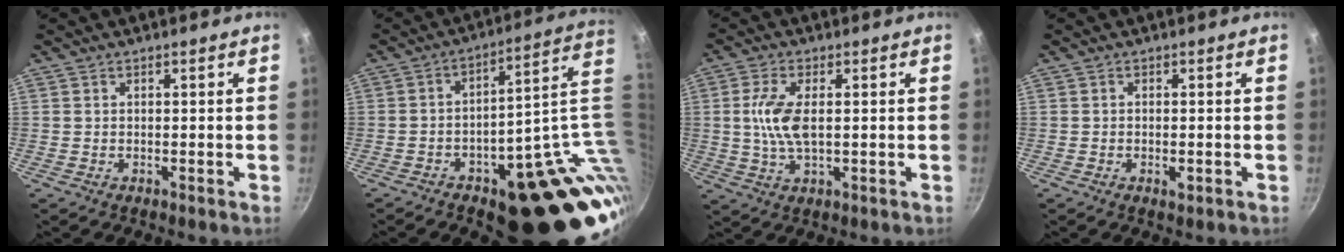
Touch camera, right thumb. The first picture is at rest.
{"total": 23.0, "force": [-3.3, 10.8, 20.0], "torque": [-0.155, 0.022, -0.025]}
{"total": 7.7, "force": [0.6, 3.4, 6.9], "torque": [-0.145, 0.002, 0.010]}
{"total": 1.6, "force": [-0.5, 0.7, 1.3], "torque": [-0.027, 0.000, -0.010]}